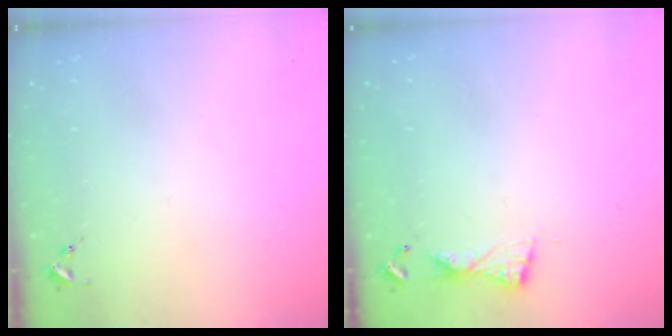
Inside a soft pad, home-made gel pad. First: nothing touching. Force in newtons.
{"total": 6.0, "press": 5.9, "slide": 0.8}